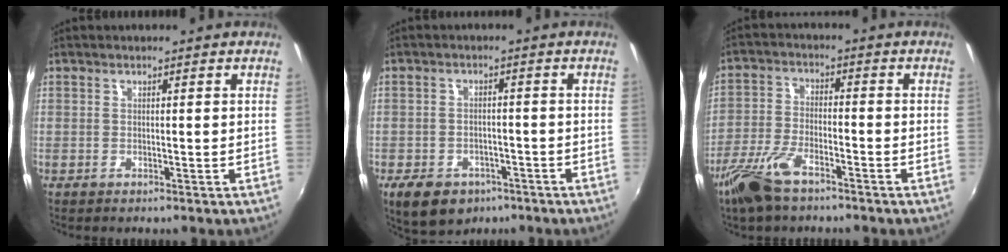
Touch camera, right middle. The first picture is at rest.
{"total": 8.9, "force": [-5.3, 5.9, 4.1], "torque": [-0.097, -0.009, -0.075]}
{"total": 9.6, "force": [-6.6, 3.5, 6.0], "torque": [-0.140, -0.010, -0.131]}